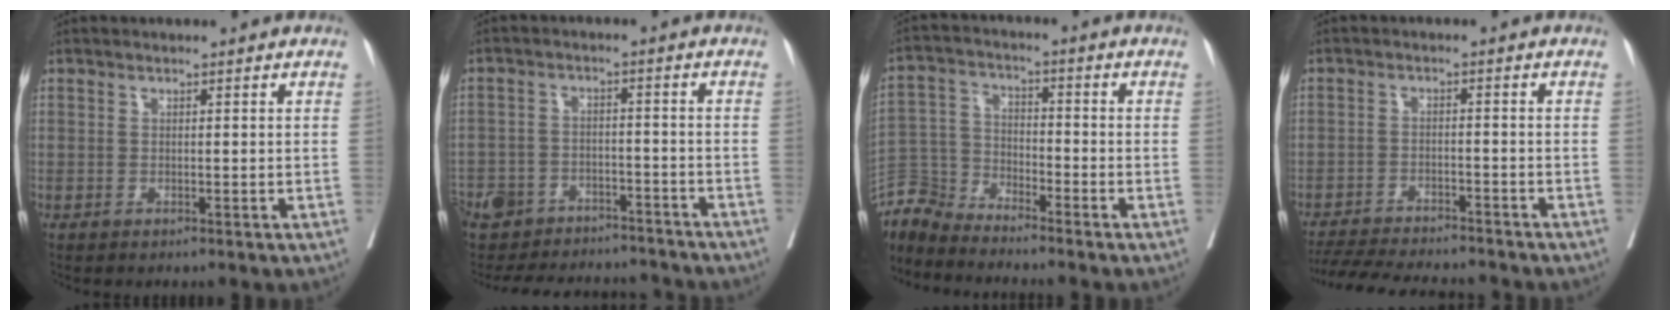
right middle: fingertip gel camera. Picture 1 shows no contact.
{"total": 16.9, "force": [-15.2, 6.0, 4.3], "torque": [-0.097, 0.013, -0.203]}
{"total": 6.6, "force": [-6.6, 0.3, -0.4], "torque": [0.002, 0.005, -0.135]}
{"total": 14.1, "force": [-13.0, 2.1, 5.1], "torque": [-0.097, -0.011, -0.188]}